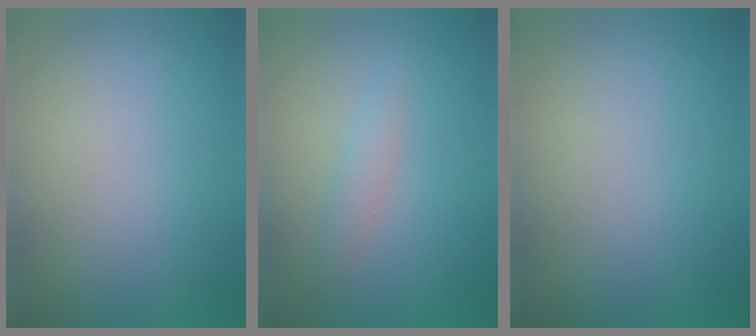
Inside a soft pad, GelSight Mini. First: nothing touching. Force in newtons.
{"total": 1.3, "press": 1.3, "slide": 0.0}
{"total": 0.0}